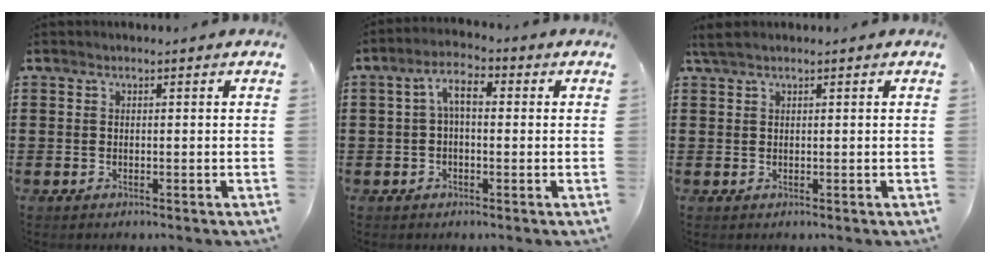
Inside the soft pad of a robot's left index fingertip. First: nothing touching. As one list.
[{"total": 5.0, "force": [0.5, 2.2, 4.4], "torque": [-0.093, 0.012, 0.003]}, {"total": 1.3, "force": [0.8, 0.3, 1.0], "torque": [-0.021, 0.002, 0.016]}]